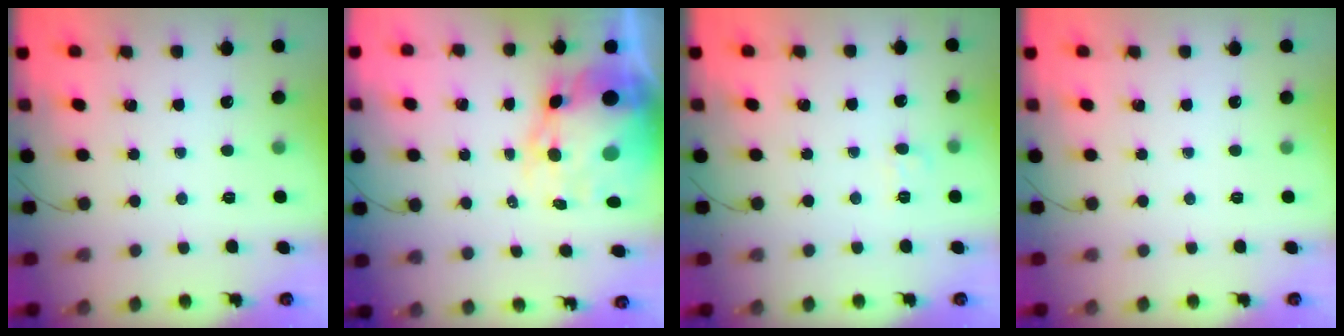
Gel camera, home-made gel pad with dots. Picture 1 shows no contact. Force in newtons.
{"total": 16.3, "press": 15.8, "slide": 3.8}
{"total": 5.4, "press": 5.3, "slide": 1.4}
{"total": 0.0}